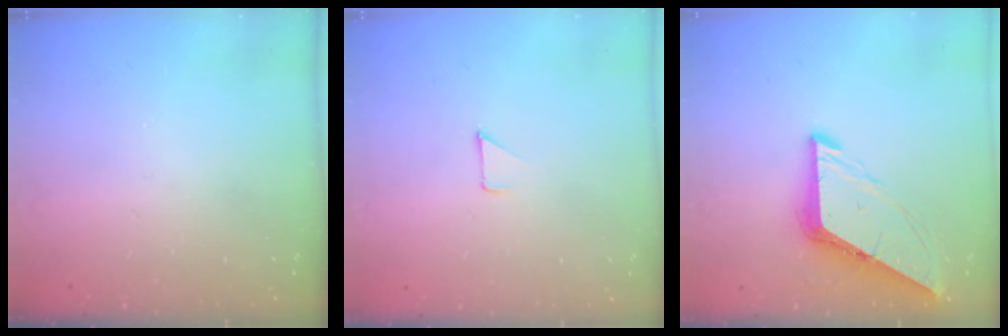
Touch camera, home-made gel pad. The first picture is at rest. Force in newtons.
{"total": 2.9, "press": 2.8, "slide": 0.3}
{"total": 8.6, "press": 8.5, "slide": 1.1}